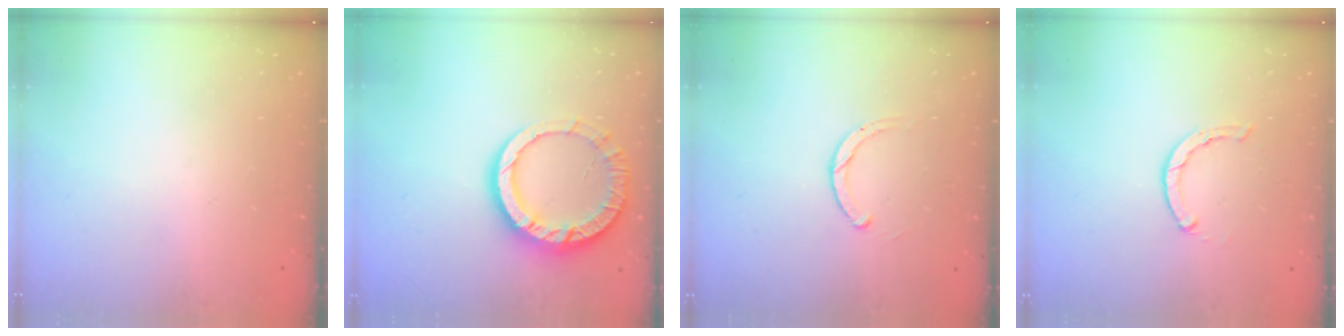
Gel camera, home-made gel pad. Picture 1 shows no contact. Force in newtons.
{"total": 13.0, "press": 12.9, "slide": 1.3}
{"total": 1.9, "press": 1.9, "slide": 0.2}
{"total": 1.5, "press": 1.5, "slide": 0.2}